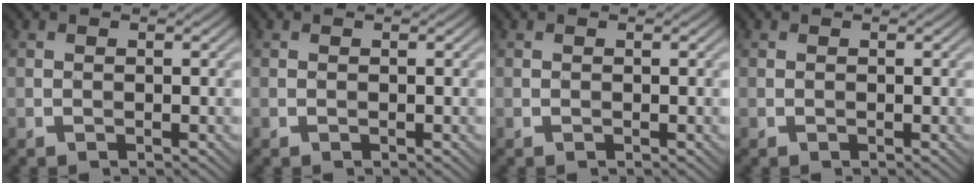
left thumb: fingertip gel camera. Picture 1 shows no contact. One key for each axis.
{"total": 0.0}
{"total": 0.0}
{"total": 0.0}